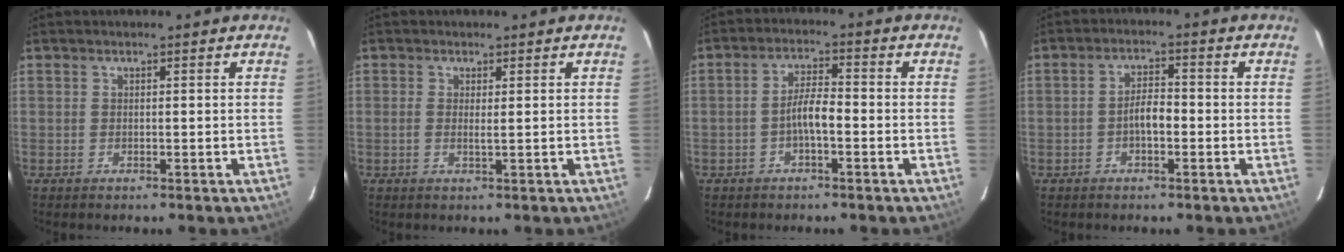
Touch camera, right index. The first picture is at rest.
{"total": 1.2, "force": [0.1, 0.1, 1.2], "torque": [-0.025, -0.002, -0.001]}
{"total": 4.1, "force": [-1.7, 0.9, 3.7], "torque": [-0.074, 0.010, -0.031]}
{"total": 3.5, "force": [-1.3, 1.4, 3.0], "torque": [-0.057, 0.009, -0.021]}